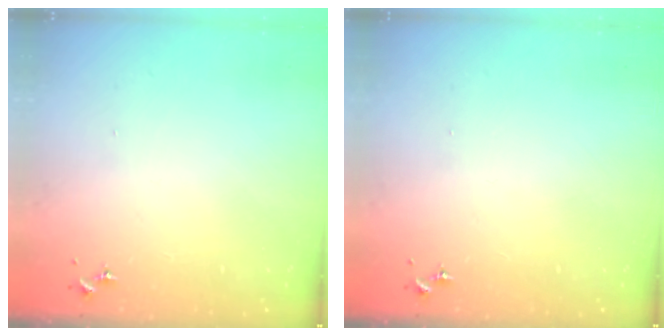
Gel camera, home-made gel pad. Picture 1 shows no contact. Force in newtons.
{"total": 0.0}